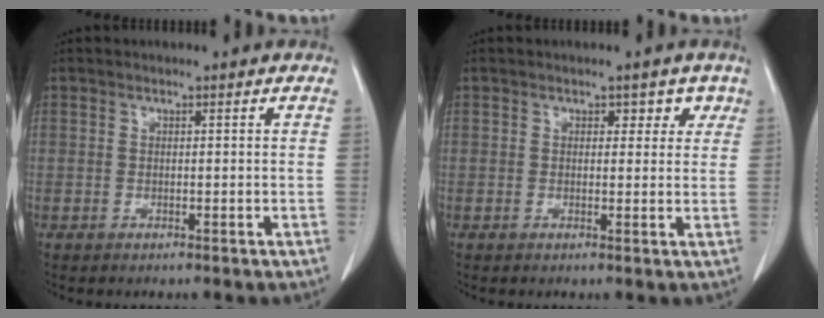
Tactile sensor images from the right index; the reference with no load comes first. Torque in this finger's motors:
{"motor_torque": [0.04, 0.06, 0.00, 0.00]}